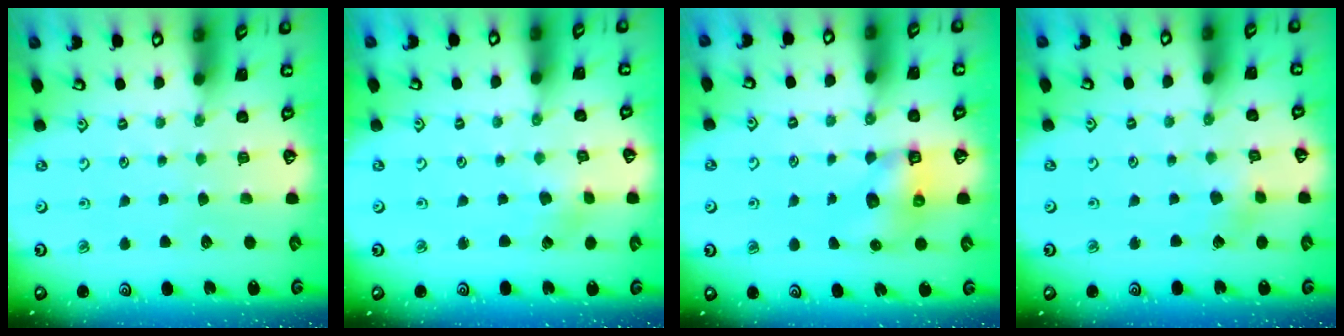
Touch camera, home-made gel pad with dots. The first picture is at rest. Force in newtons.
{"total": 1.4, "press": 1.4, "slide": 0.2}
{"total": 6.4, "press": 6.4, "slide": 0.9}
{"total": 3.3, "press": 3.3, "slide": 0.3}